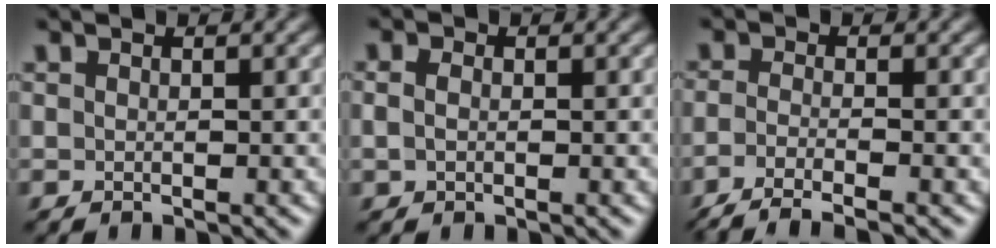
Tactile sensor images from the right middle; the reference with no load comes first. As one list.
[{"total": 1.3, "force": [0.1, 1.0, 0.9], "torque": [-0.020, 0.002, -0.001]}, {"total": 4.3, "force": [-2.9, 1.0, 3.0], "torque": [-0.052, -0.008, -0.066]}]